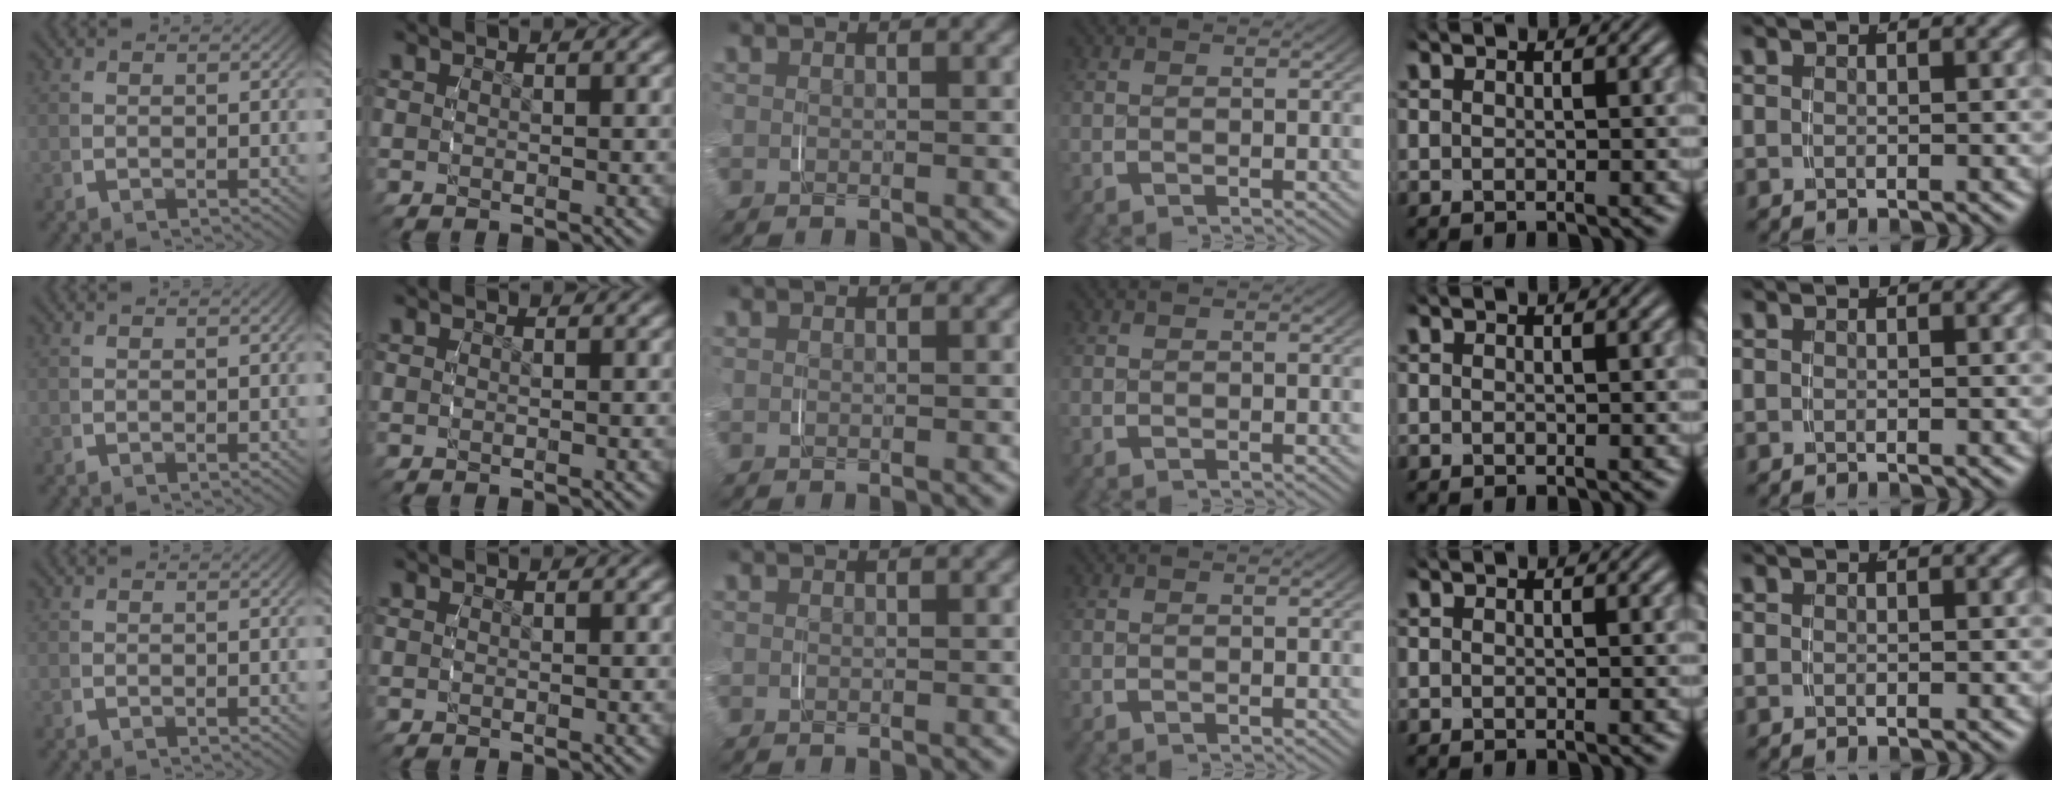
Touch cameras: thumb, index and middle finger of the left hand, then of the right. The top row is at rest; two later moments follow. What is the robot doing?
{"motion": "grasp_and_lifting", "object": "jewelry box"}